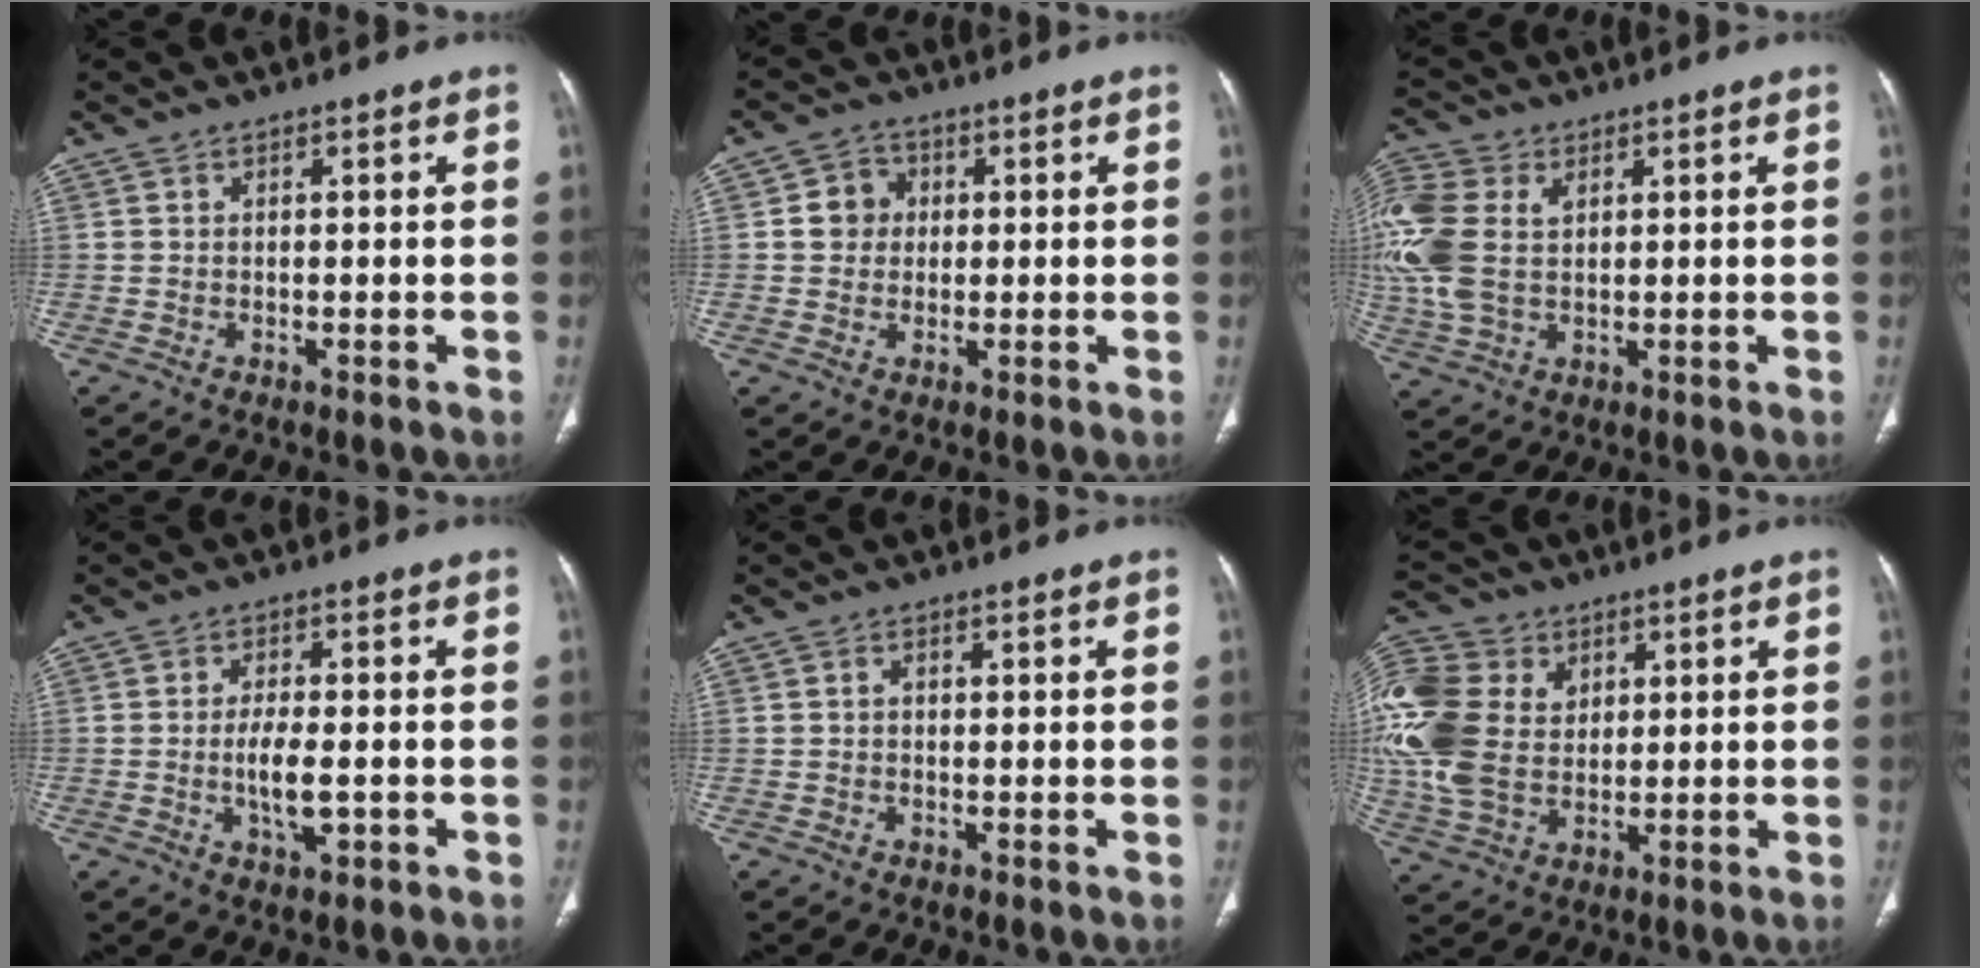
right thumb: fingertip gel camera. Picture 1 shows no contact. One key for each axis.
{"total": 5.0, "fx": 0.6, "fy": 4.6, "fz": 1.9, "tx": -0.009, "ty": 0.007, "tz": 0.005}
{"total": 13.7, "fx": 2.7, "fy": 9.1, "fz": 9.8, "tx": -0.249, "ty": 0.011, "tz": 0.054}
{"total": 5.7, "fx": -1.3, "fy": 2.2, "fz": 5.1, "tx": -0.091, "ty": -0.001, "tz": -0.022}
{"total": 0.7, "fx": 0.0, "fy": 0.5, "fz": 0.5, "tx": -0.005, "ty": 0.003, "tz": -0.005}
{"total": 18.2, "fx": 3.3, "fy": 13.6, "fz": 11.6, "tx": -0.267, "ty": 0.003, "tz": 0.064}